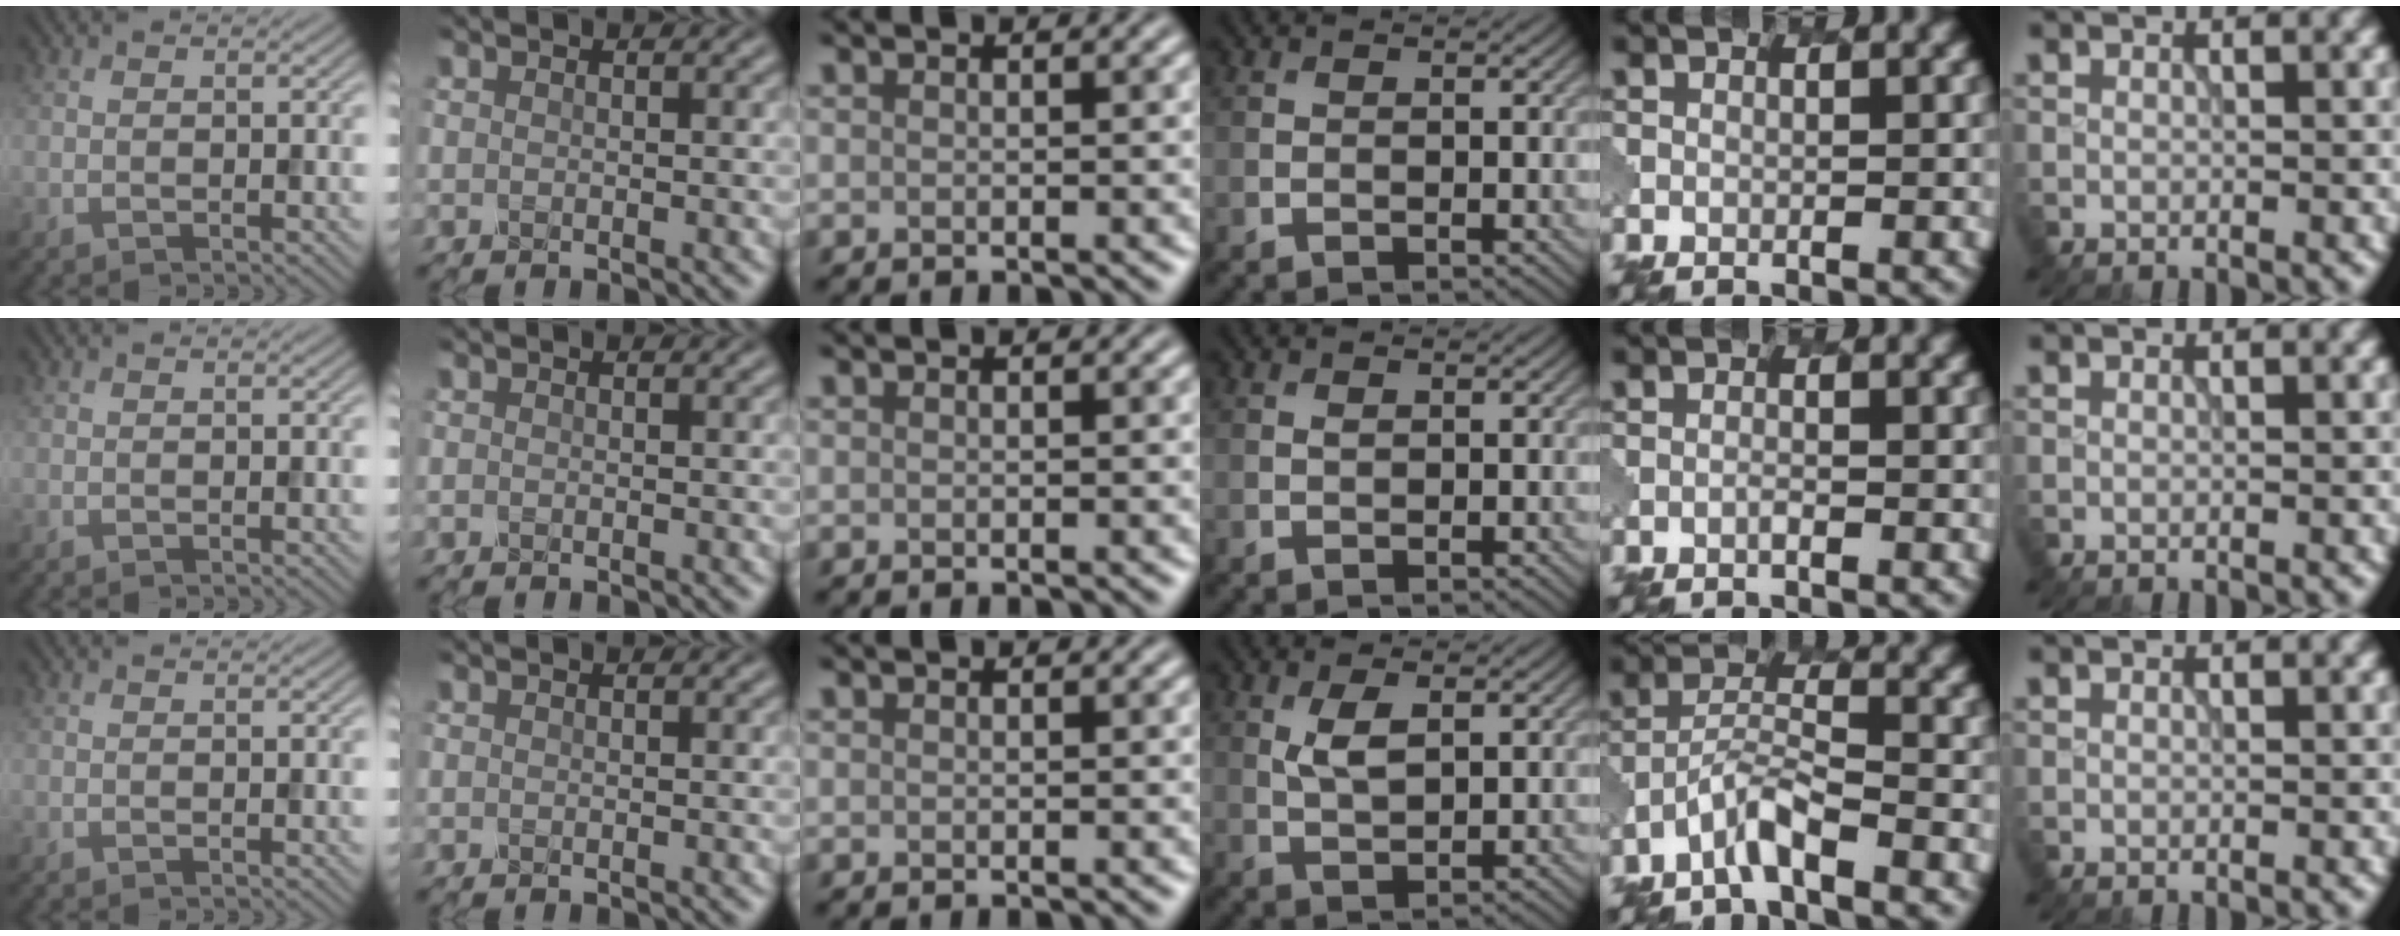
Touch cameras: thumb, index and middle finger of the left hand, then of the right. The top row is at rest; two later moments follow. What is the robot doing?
{"motion": "extract", "object": "pen bag"}